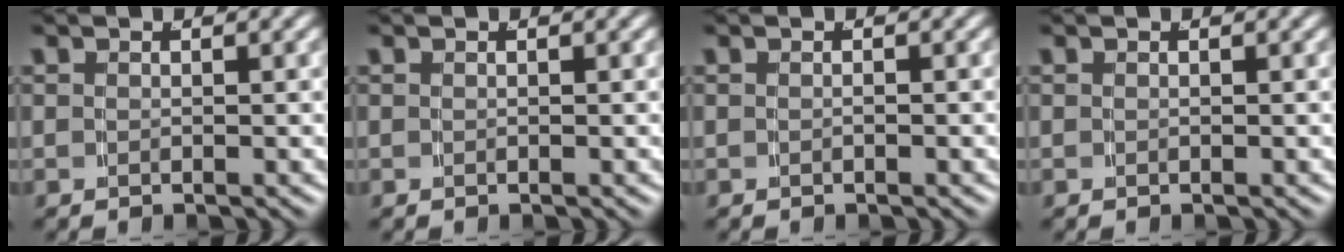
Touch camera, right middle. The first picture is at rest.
{"total": 0.0}
{"total": 0.0}
{"total": 0.0}